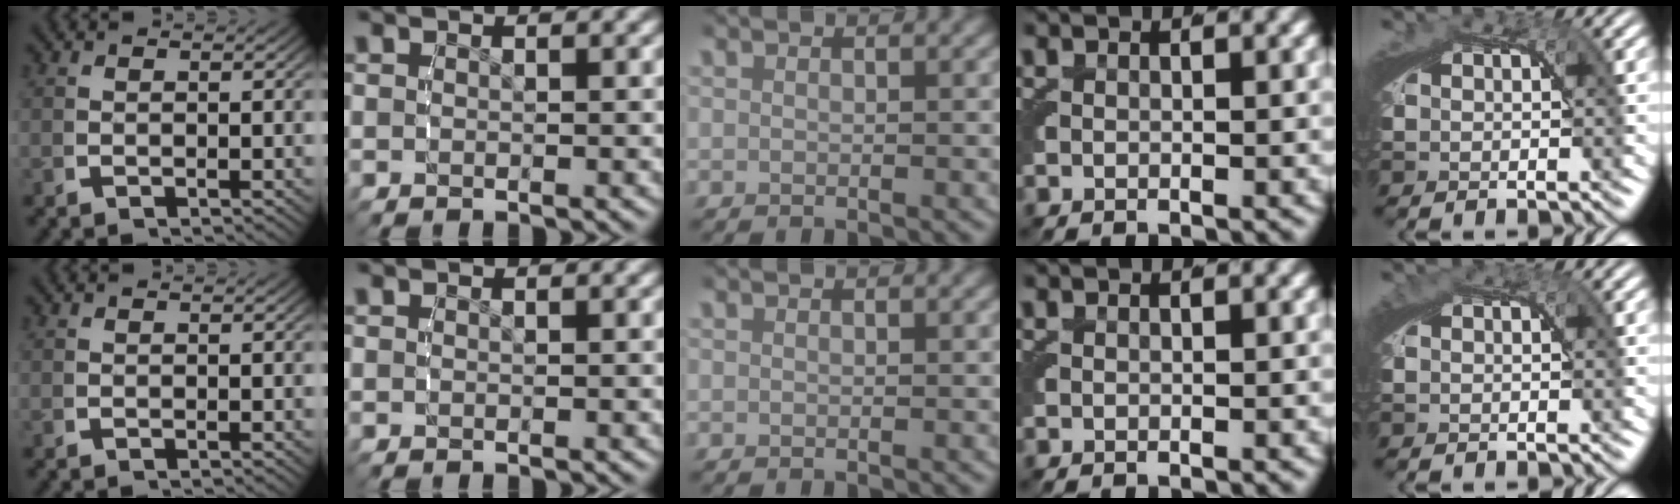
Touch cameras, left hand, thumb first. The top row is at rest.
{}